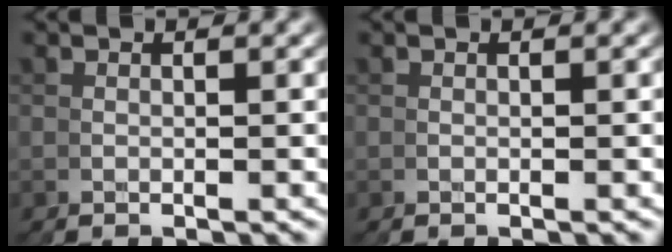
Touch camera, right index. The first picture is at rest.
{"total": 0.0}